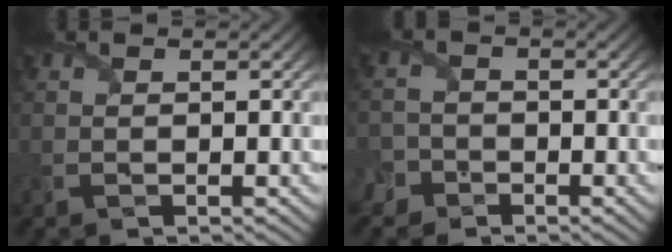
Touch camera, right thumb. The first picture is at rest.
{"total": 2.9, "force": [-1.8, 2.3, 0.3], "torque": [0.001, 0.003, -0.043]}